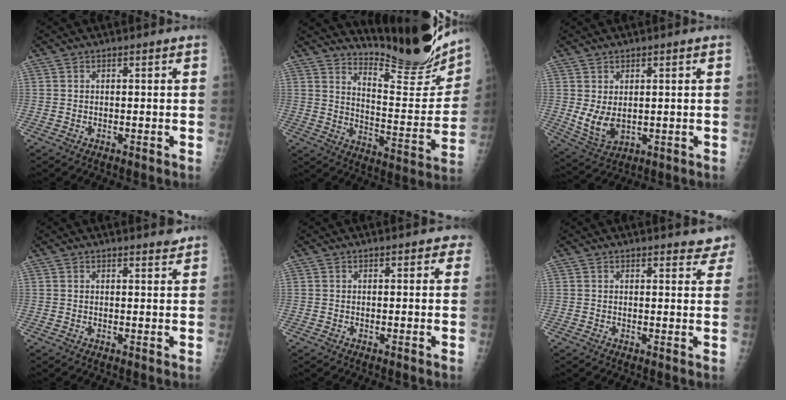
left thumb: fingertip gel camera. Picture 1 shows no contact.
{"total": 18.6, "force": [17.1, 2.7, 6.9], "torque": [-0.071, -0.158, 0.240]}
{"total": 6.1, "force": [0.4, 3.8, 4.8], "torque": [-0.088, -0.010, 0.023]}
{"total": 1.7, "force": [1.7, 0.3, 0.5], "torque": [-0.001, -0.012, 0.022]}
{"total": 1.7, "force": [1.1, 1.0, 0.9], "torque": [0.009, 0.000, 0.005]}
{"total": 5.3, "force": [4.8, 1.5, 1.6], "torque": [0.010, -0.020, 0.041]}